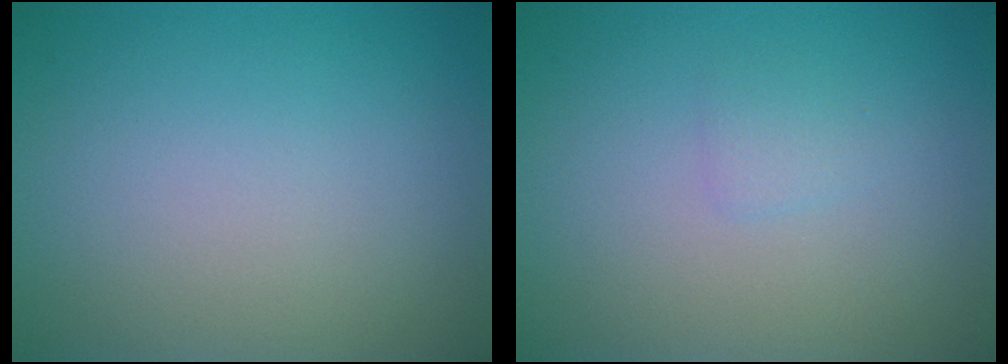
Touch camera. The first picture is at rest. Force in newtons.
{"total": 0.8, "press": 0.8, "slide": 0.0}